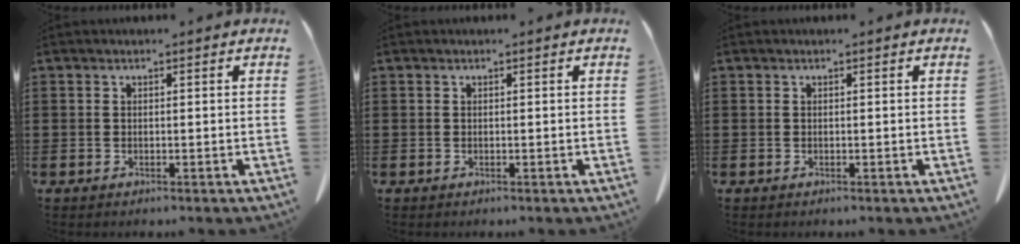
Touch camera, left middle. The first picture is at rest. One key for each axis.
{"total": 0.0}
{"total": 0.0}